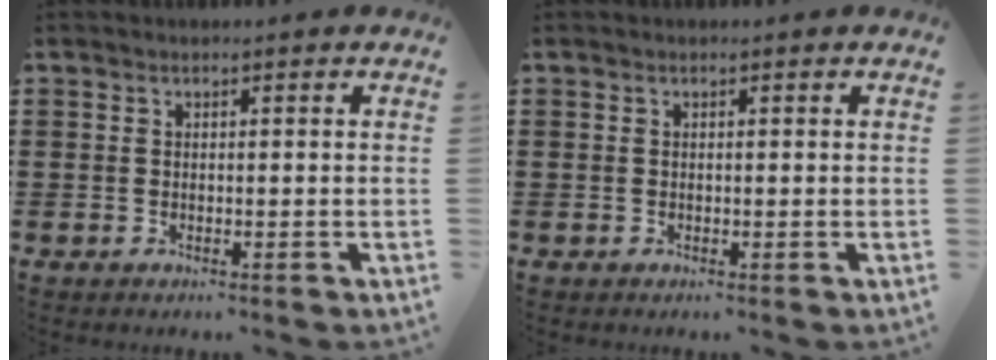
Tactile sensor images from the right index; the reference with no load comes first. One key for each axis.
{"total": 0.0}